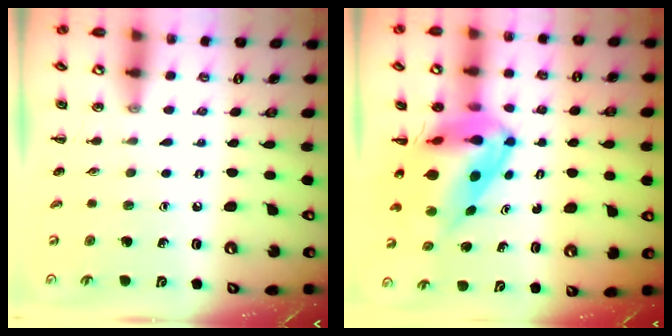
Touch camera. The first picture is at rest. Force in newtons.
{"total": 9.3, "press": 8.9, "slide": 2.7}